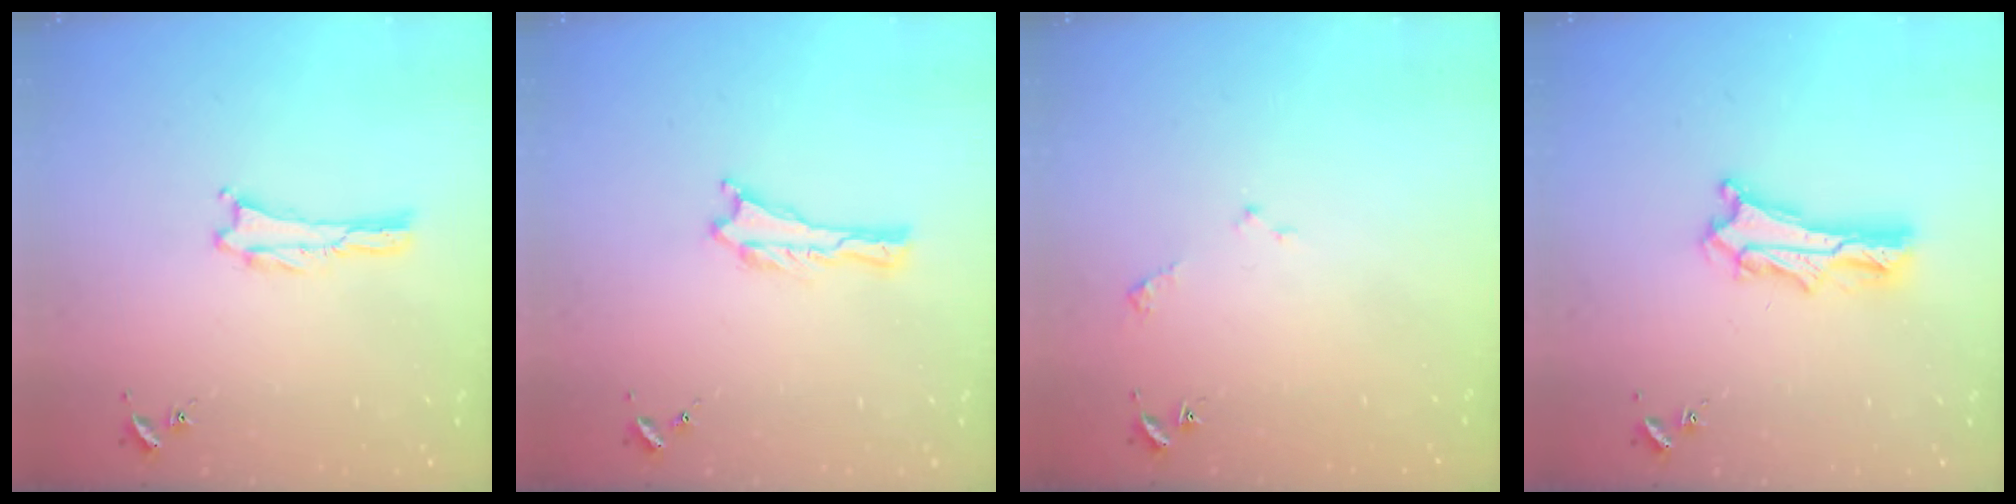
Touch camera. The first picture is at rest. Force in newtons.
{"total": 0.0}
{"total": 1.6, "press": 1.6, "slide": 0.2}
{"total": 5.2, "press": 5.2, "slide": 0.6}